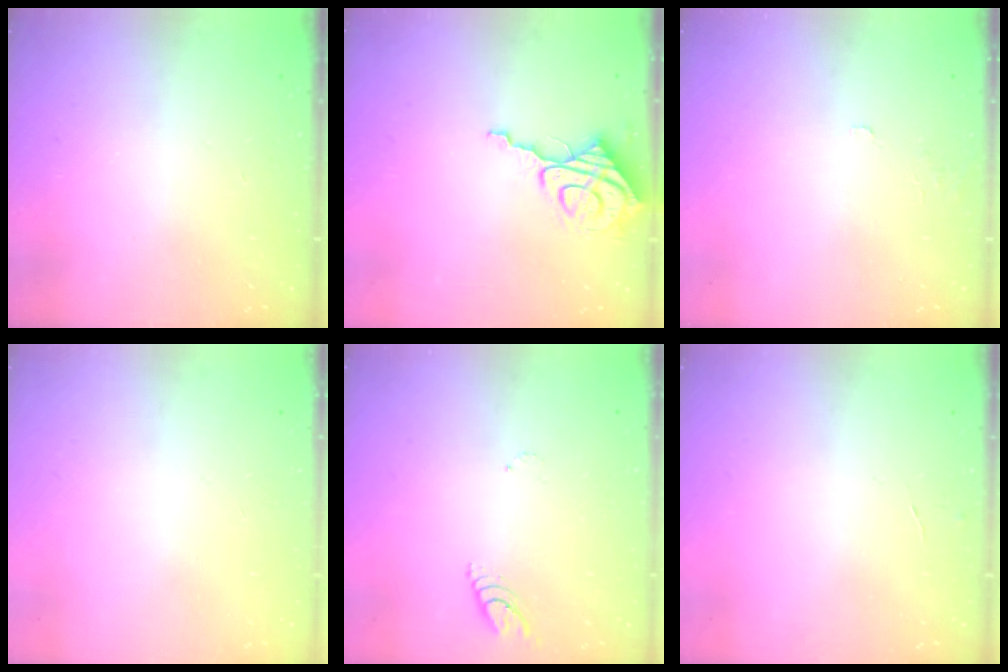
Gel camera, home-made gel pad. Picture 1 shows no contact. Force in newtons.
{"total": 8.9, "press": 8.9, "slide": 1.0}
{"total": 3.3, "press": 3.2, "slide": 0.3}
{"total": 0.0}
{"total": 4.4, "press": 4.4, "slide": 0.3}
{"total": 3.6, "press": 3.6, "slide": 0.3}